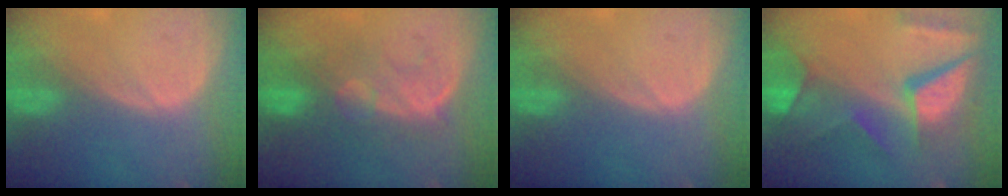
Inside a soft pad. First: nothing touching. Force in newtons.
{"total": 8.6, "press": 8.1, "slide": 2.9}
{"total": 0.0}
{"total": 11.9, "press": 9.8, "slide": 6.8}